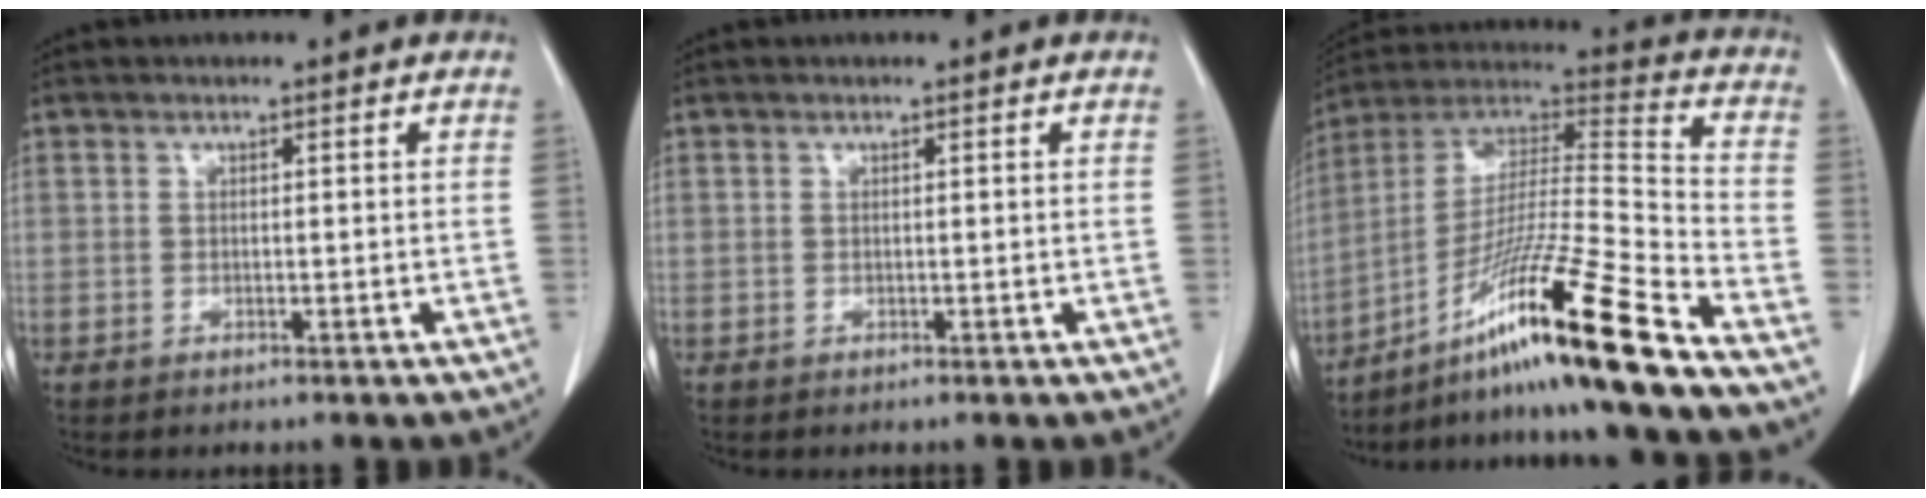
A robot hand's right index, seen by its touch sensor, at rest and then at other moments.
{"total": 0.0}
{"total": 20.9, "force": [-13.5, -1.7, 15.8], "torque": [-0.296, -0.012, -0.244]}